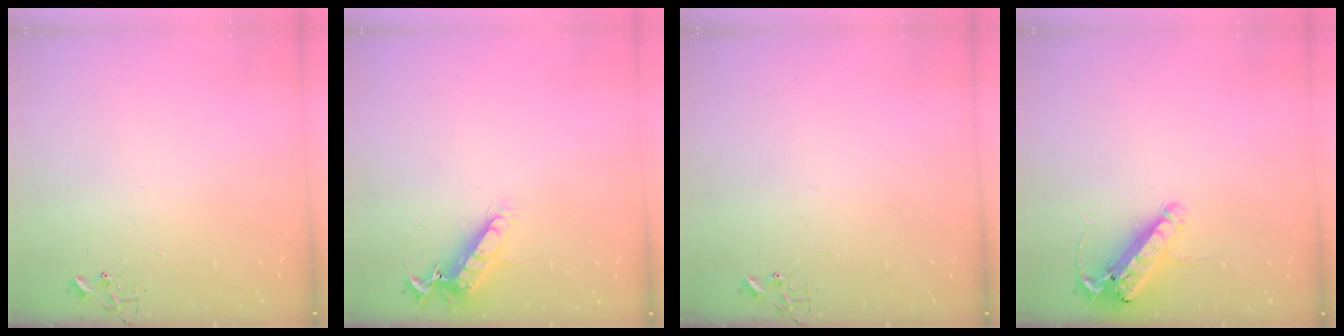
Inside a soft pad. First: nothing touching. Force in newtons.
{"total": 12.9, "press": 12.8, "slide": 1.4}
{"total": 0.0}
{"total": 14.7, "press": 14.5, "slide": 2.6}